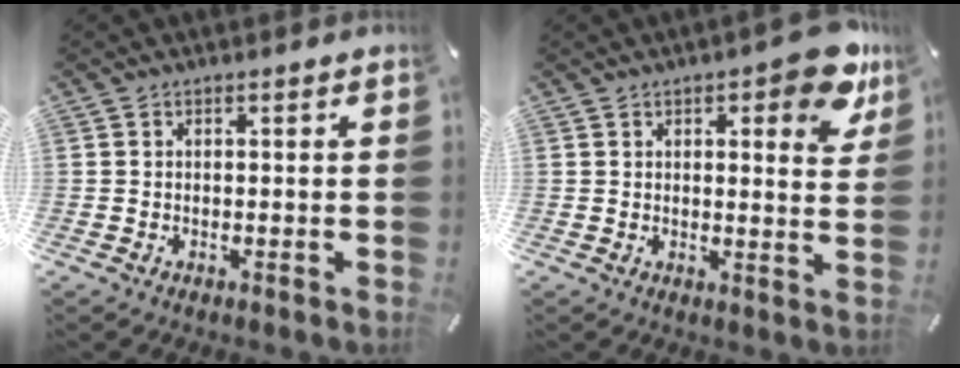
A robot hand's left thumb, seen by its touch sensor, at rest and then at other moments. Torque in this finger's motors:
{"motor_torque": [0.87, -0.12, 0.32, 0.10, -0.01]}